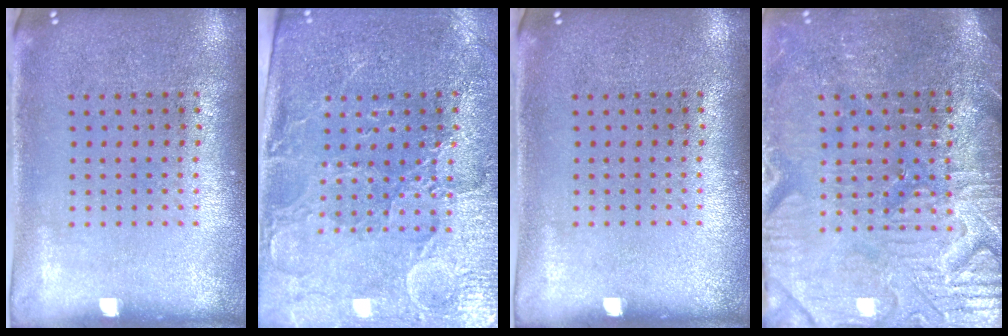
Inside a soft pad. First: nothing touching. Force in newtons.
{"total": 3.5, "press": 3.3, "slide": 1.1}
{"total": 0.0}
{"total": 4.0, "press": 3.8, "slide": 1.2}